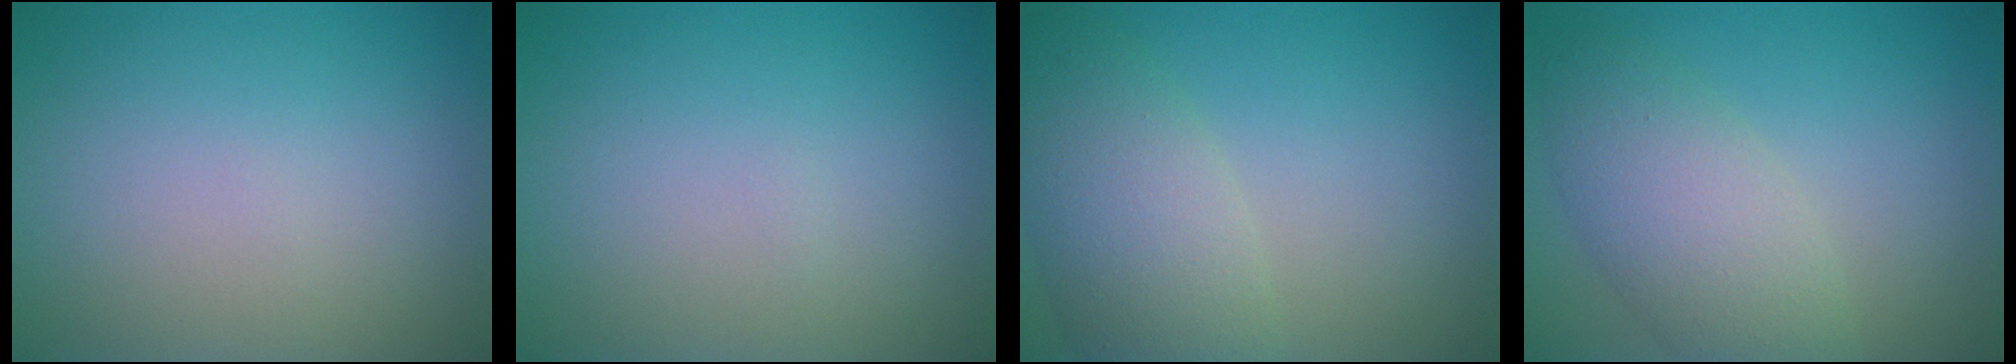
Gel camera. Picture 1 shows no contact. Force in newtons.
{"total": 0.0}
{"total": 5.6, "press": 5.6, "slide": 0.5}
{"total": 4.9, "press": 4.9, "slide": 0.2}